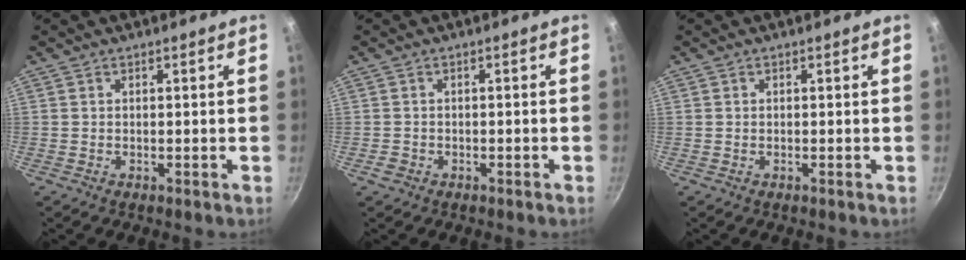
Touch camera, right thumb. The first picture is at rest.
{"total": 1.5, "force": [-0.9, 1.1, 0.5], "torque": [-0.014, 0.015, -0.008]}
{"total": 0.0}